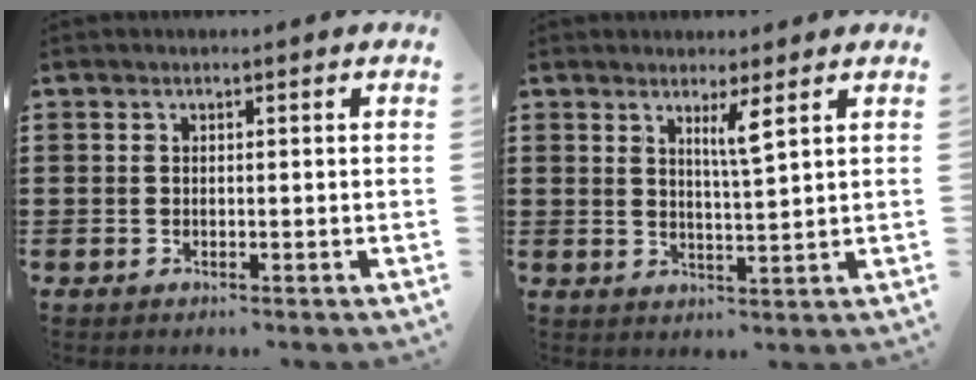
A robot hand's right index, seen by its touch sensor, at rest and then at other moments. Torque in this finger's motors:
{"motor_torque": [-0.09, 0.37, 0.20, 0.01]}